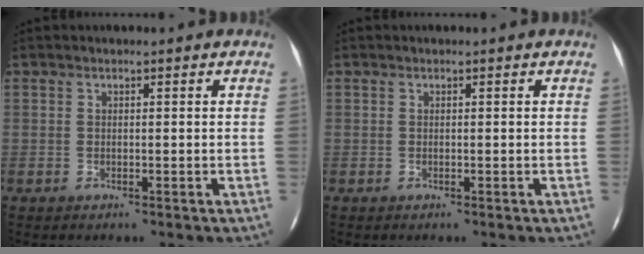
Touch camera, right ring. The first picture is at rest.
{"total": 0.0}